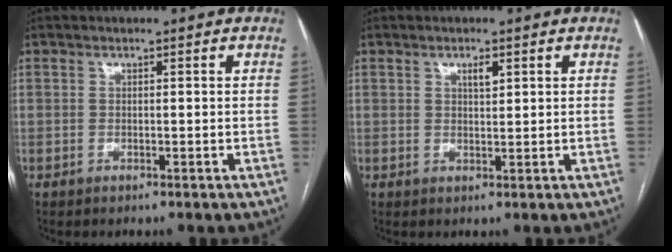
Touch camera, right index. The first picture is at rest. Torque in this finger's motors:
{"motor_torque": [0.14, -0.04, 0.04, 0.03]}